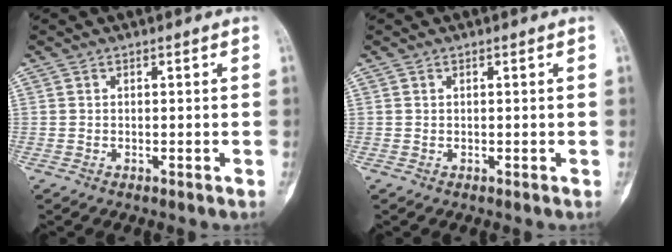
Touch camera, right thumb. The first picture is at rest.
{"total": 0.0}